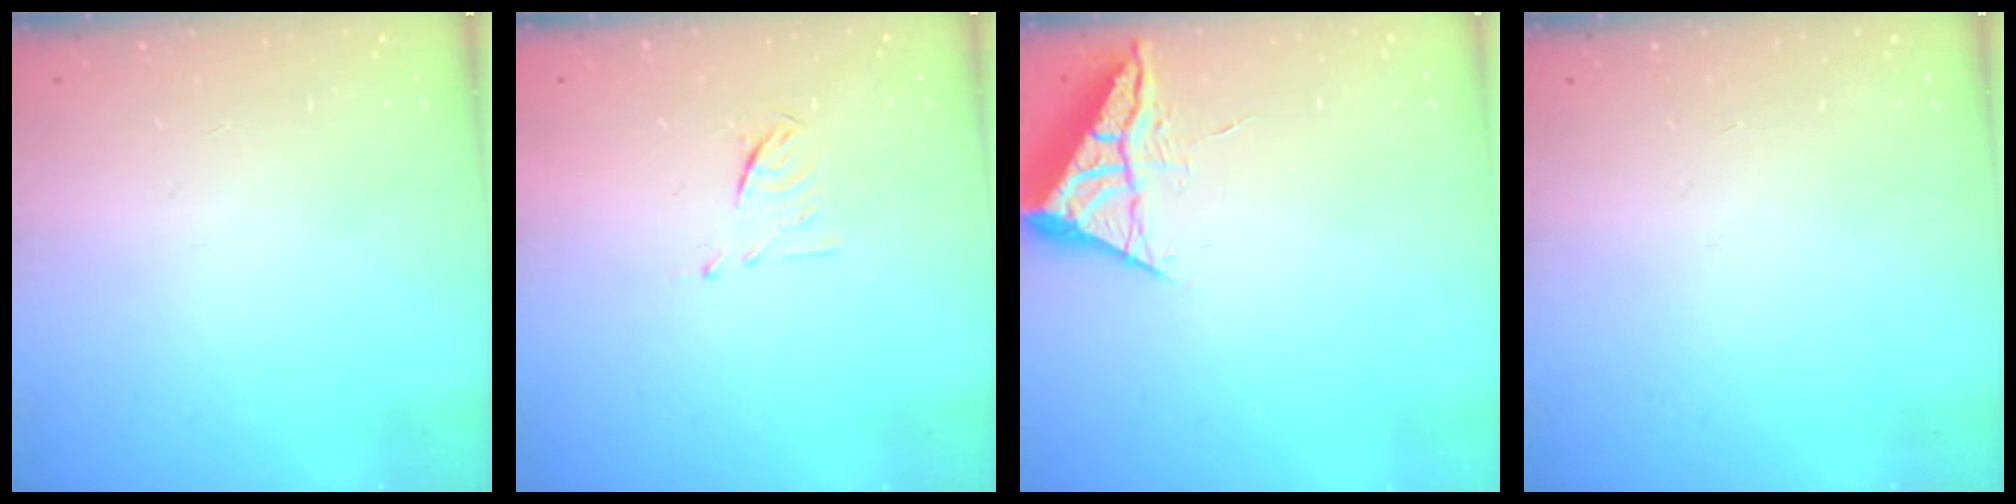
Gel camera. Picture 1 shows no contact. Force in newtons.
{"total": 5.1, "press": 5.0, "slide": 1.1}
{"total": 6.0, "press": 5.9, "slide": 0.4}
{"total": 0.0}